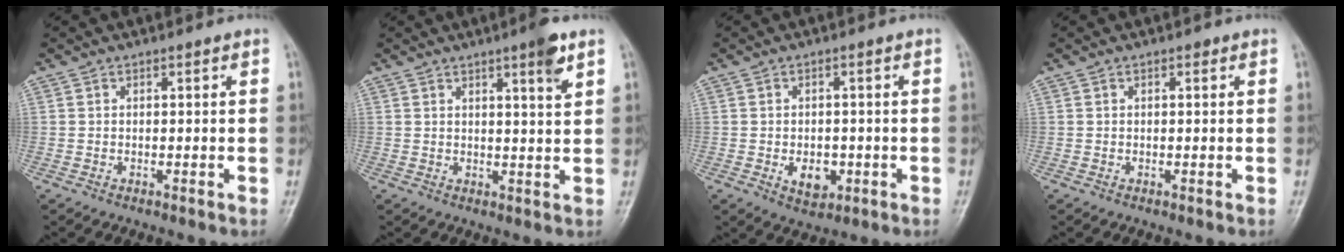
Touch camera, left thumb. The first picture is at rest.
{"total": 4.7, "force": [2.8, 0.3, 3.8], "torque": [-0.051, -0.017, 0.041]}
{"total": 4.8, "force": [-1.2, 3.3, 3.3], "torque": [-0.034, 0.000, -0.009]}
{"total": 0.6, "force": [0.3, 0.2, 0.4], "torque": [-0.006, 0.001, 0.001]}